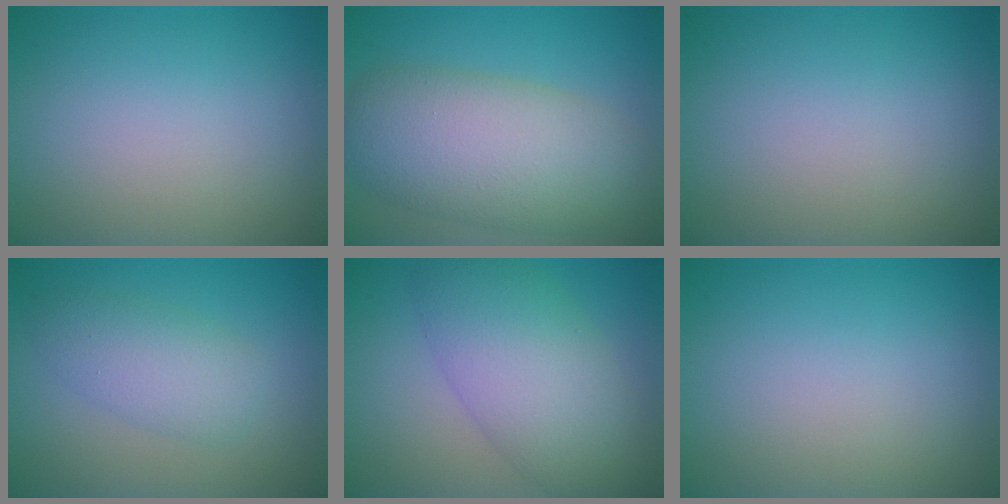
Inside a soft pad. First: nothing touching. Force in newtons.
{"total": 9.0, "press": 8.9, "slide": 0.5}
{"total": 0.0}
{"total": 3.7, "press": 3.7, "slide": 0.2}
{"total": 7.6, "press": 7.6, "slide": 0.1}
{"total": 0.0}